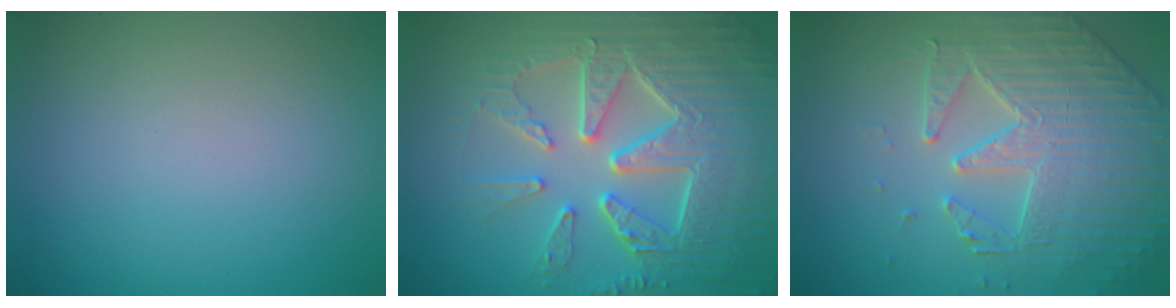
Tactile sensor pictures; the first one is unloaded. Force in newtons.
{"total": 8.8, "press": 6.4, "slide": 6.0}
{"total": 4.4, "press": 4.4, "slide": 0.3}